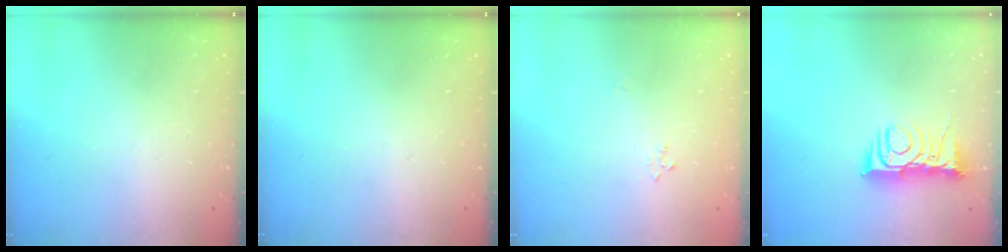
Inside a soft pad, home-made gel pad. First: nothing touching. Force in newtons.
{"total": 0.0}
{"total": 2.9, "press": 2.9, "slide": 0.3}
{"total": 7.3, "press": 7.3, "slide": 0.5}